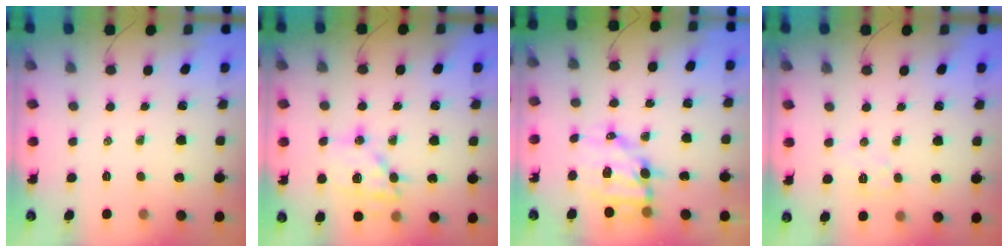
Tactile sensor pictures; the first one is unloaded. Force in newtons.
{"total": 15.5, "press": 15.2, "slide": 3.2}
{"total": 10.1, "press": 9.9, "slide": 2.3}
{"total": 6.0, "press": 5.9, "slide": 0.9}